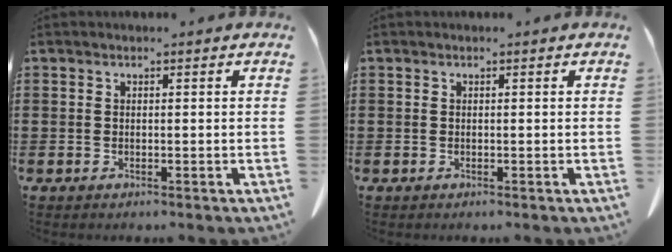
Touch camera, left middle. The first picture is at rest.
{"total": 0.0}